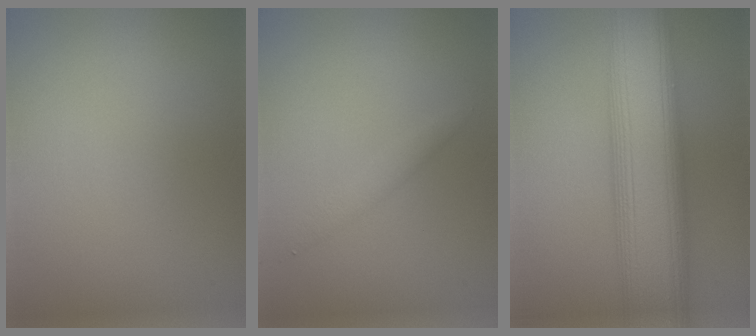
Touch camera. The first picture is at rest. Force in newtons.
{"total": 1.2, "press": 1.2, "slide": 0.1}
{"total": 12.0, "press": 12.0, "slide": 0.2}